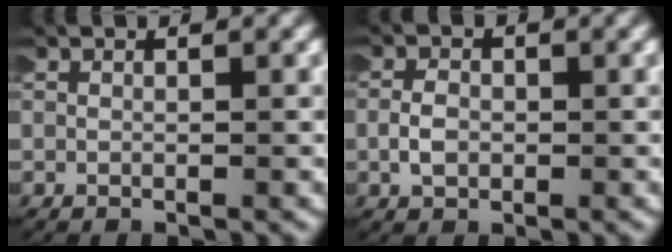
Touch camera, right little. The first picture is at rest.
{"total": 1.6, "force": [-0.4, 1.1, 1.0], "torque": [-0.025, 0.004, -0.010]}